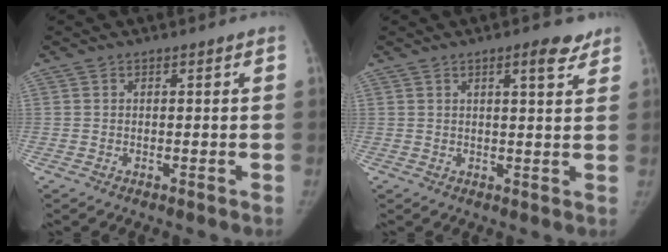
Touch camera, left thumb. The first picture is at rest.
{"total": 4.8, "force": [2.9, 1.4, 3.6], "torque": [-0.038, -0.013, 0.036]}